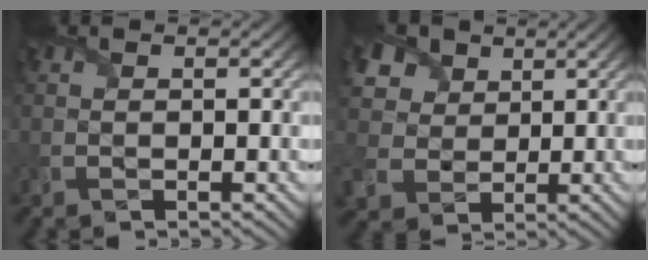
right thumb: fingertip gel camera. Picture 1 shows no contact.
{"total": 8.4, "force": [3.9, 6.6, 3.6], "torque": [-0.131, 0.011, 0.071]}